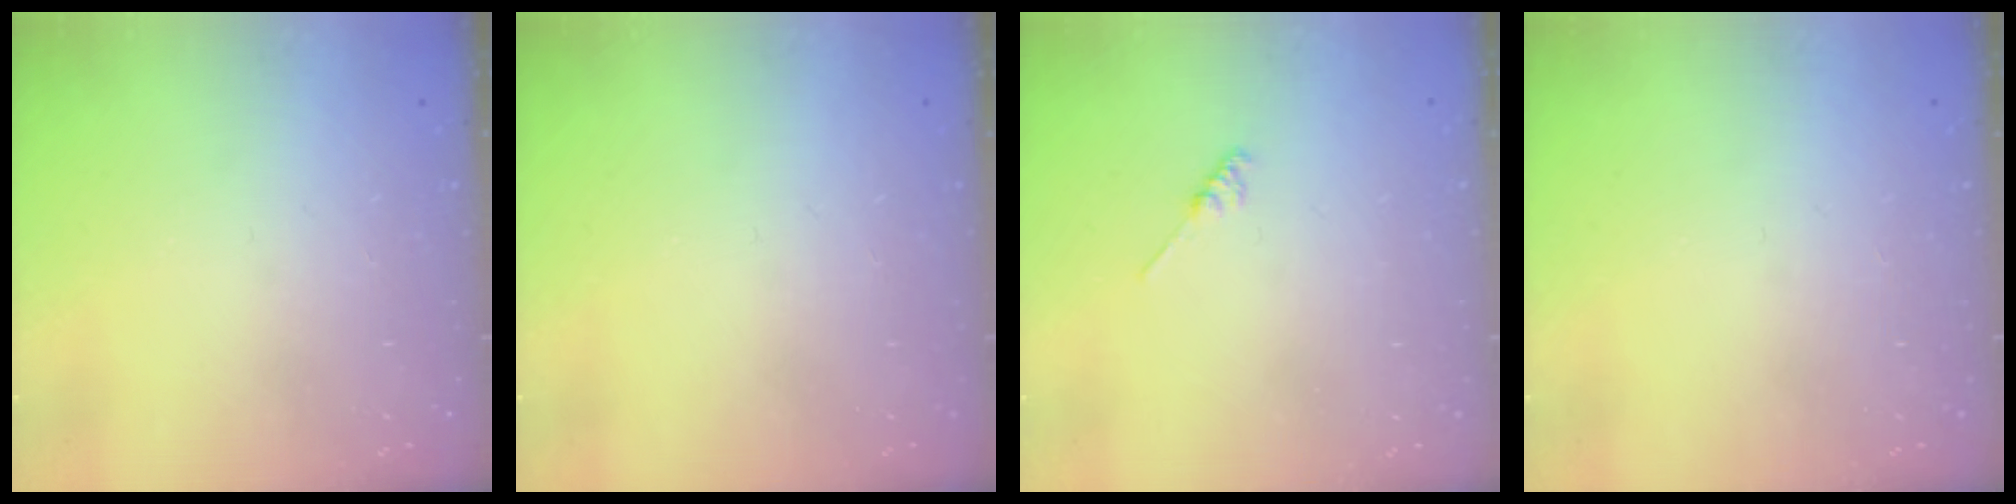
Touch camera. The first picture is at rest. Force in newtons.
{"total": 0.0}
{"total": 1.8, "press": 1.7, "slide": 0.4}
{"total": 0.0}